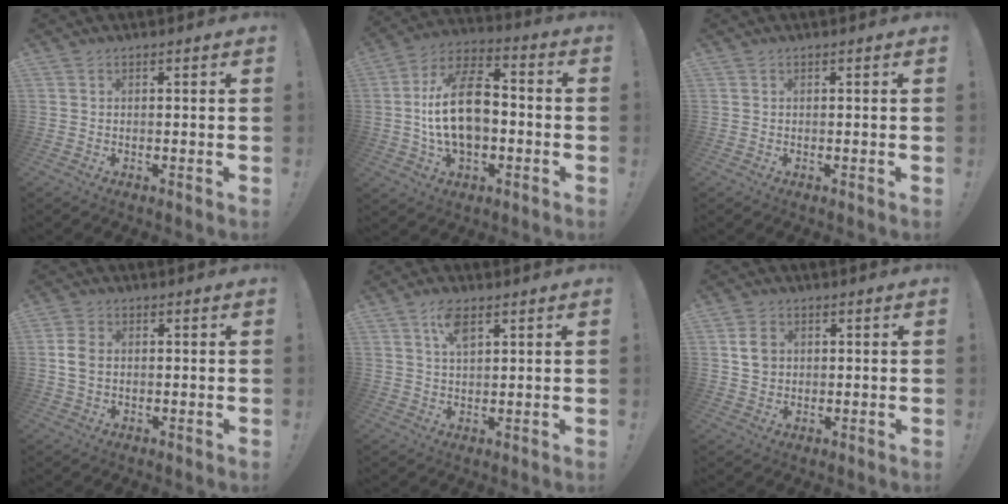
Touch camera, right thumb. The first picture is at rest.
{"total": 18.7, "force": [-1.6, 11.2, 14.8], "torque": [-0.265, 0.023, -0.027]}
{"total": 0.0}
{"total": 4.8, "force": [0.1, 3.5, 3.4], "torque": [-0.068, 0.006, 0.002]}
{"total": 6.2, "force": [3.1, 2.7, 4.6], "torque": [-0.087, -0.003, 0.055]}
{"total": 5.0, "force": [0.9, 4.3, 2.4], "torque": [-0.029, 0.004, 0.016]}